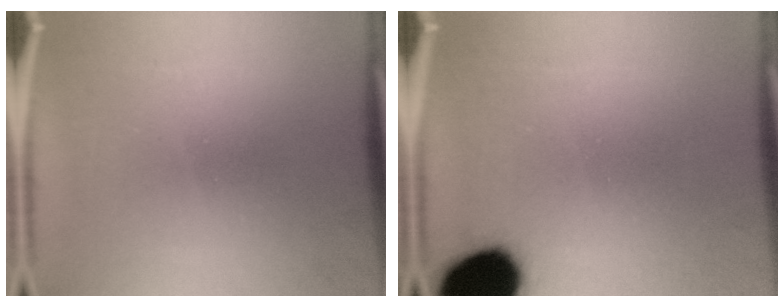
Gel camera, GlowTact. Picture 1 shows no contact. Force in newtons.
{"total": 18.4}